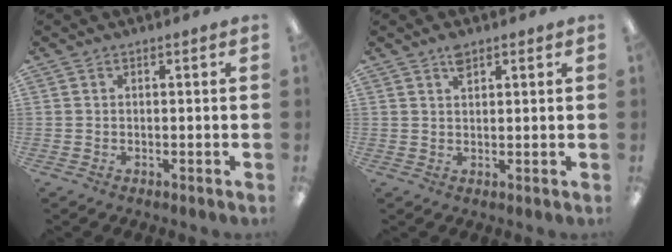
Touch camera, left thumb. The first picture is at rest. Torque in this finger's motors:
{"motor_torque": [0.26, 0.08, 0.25, -0.04, 0.00]}